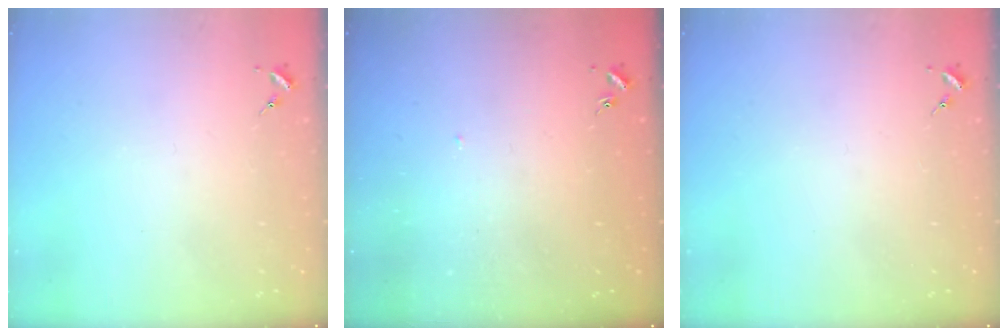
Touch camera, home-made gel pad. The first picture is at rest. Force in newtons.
{"total": 1.2, "press": 1.2, "slide": 0.1}
{"total": 0.0}